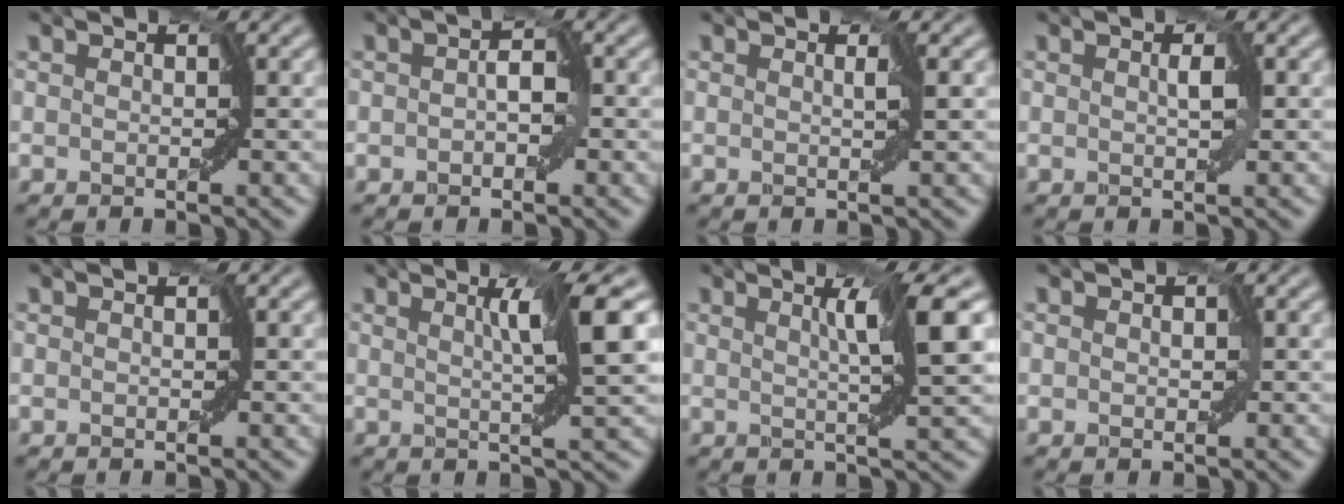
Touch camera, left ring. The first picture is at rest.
{"total": 1.9, "force": [-0.2, 1.0, 1.6], "torque": [-0.030, 0.004, -0.005]}
{"total": 0.6, "force": [0.2, -0.1, 0.5], "torque": [-0.016, -0.002, 0.008]}
{"total": 0.9, "force": [0.3, 0.1, 0.8], "torque": [-0.020, 0.000, 0.006]}
{"total": 0.0}
{"total": 4.4, "force": [1.2, -0.1, 4.3], "torque": [-0.078, 0.005, 0.023]}
{"total": 4.0, "force": [1.1, -0.2, 3.9], "torque": [-0.072, 0.004, 0.022]}
{"total": 1.0, "force": [0.3, 0.8, 0.5], "torque": [0.001, 0.003, -0.004]}